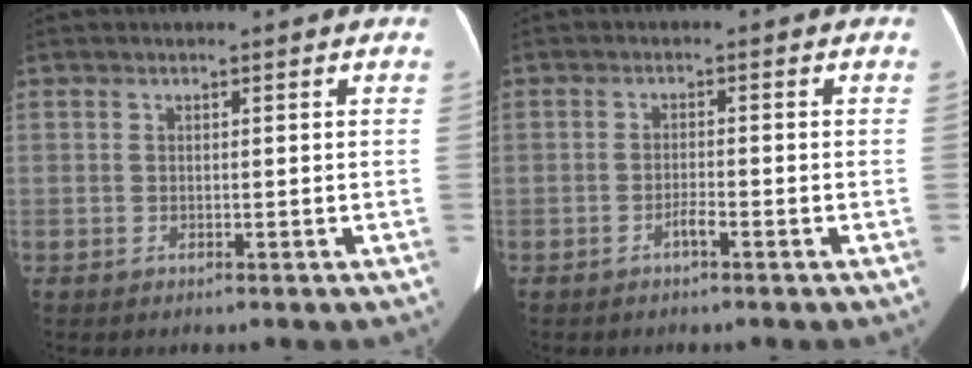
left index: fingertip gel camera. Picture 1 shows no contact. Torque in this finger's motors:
{"motor_torque": [0.17, 0.14, 0.01, 0.00]}